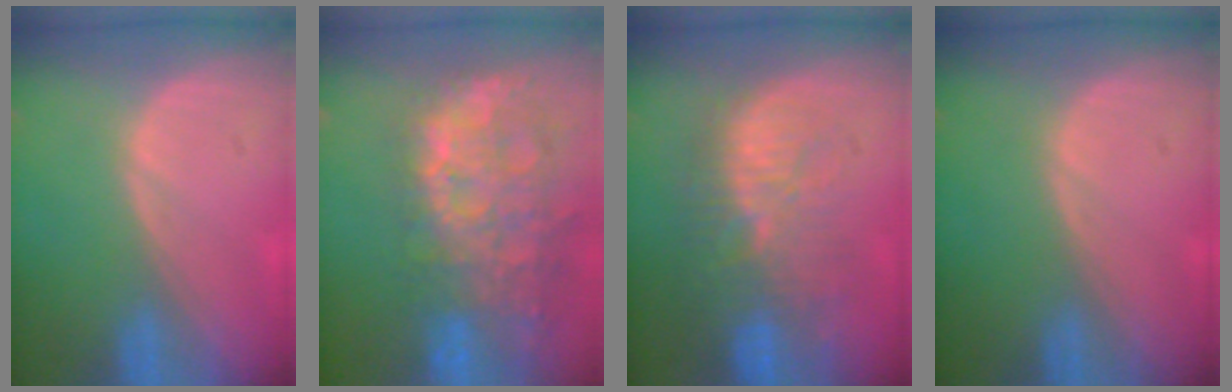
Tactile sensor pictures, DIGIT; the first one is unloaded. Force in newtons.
{"total": 14.1, "press": 11.4, "slide": 8.2}
{"total": 11.4, "press": 10.0, "slide": 5.5}
{"total": 0.0}